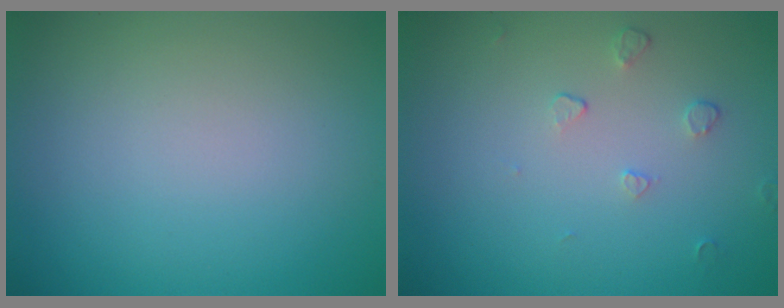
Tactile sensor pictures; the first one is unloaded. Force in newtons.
{"total": 0.9, "press": 0.6, "slide": 0.7}